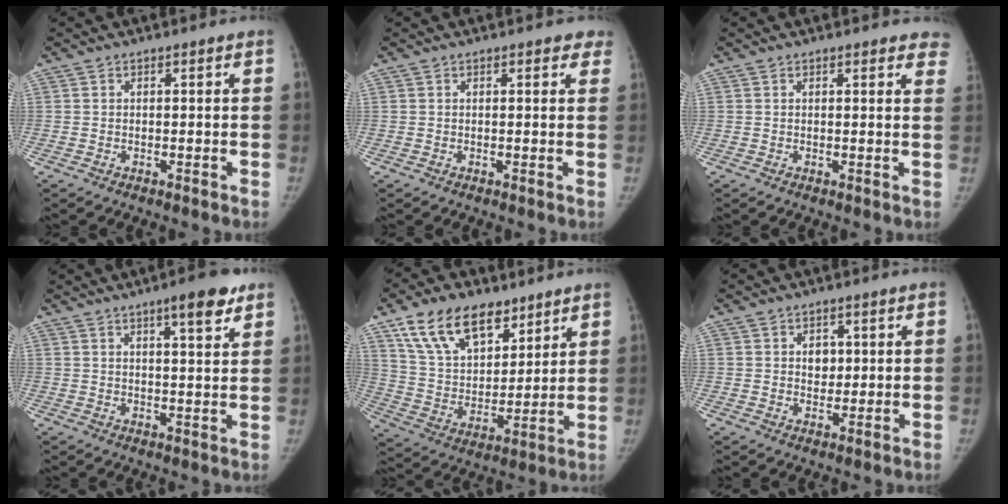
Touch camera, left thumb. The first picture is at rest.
{"total": 2.1, "force": [1.5, 1.2, 1.0], "torque": [0.015, -0.003, 0.005]}
{"total": 4.3, "force": [3.7, 1.6, 1.5], "torque": [0.014, -0.014, 0.021]}
{"total": 7.3, "force": [4.4, 1.7, 5.5], "torque": [-0.067, -0.021, 0.060]}
{"total": 17.6, "force": [11.1, 9.9, 9.5], "torque": [-0.125, -0.040, 0.203]}
{"total": 3.4, "force": [0.7, 2.7, 1.8], "torque": [-0.003, -0.002, 0.010]}